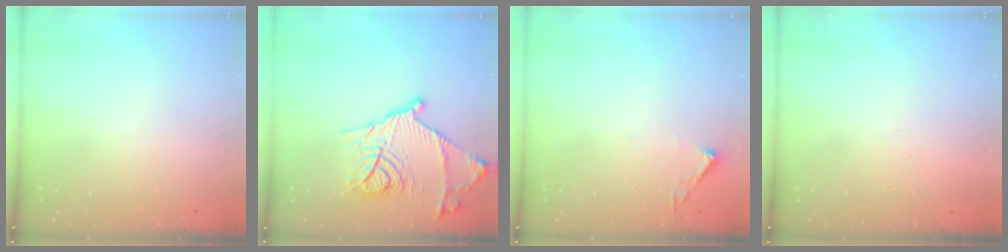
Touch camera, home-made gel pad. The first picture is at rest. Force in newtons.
{"total": 19.6, "press": 19.6, "slide": 0.6}
{"total": 2.4, "press": 2.4, "slide": 0.3}
{"total": 1.7, "press": 1.7, "slide": 0.1}